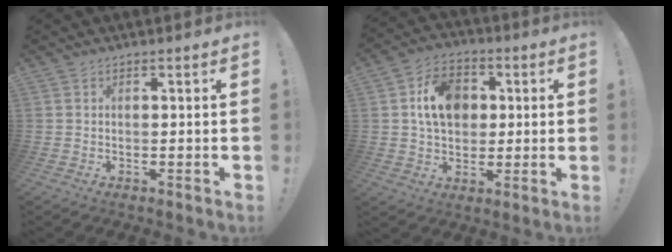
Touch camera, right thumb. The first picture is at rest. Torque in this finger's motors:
{"motor_torque": [0.63, 0.90, 0.53, -0.09, 0.06]}